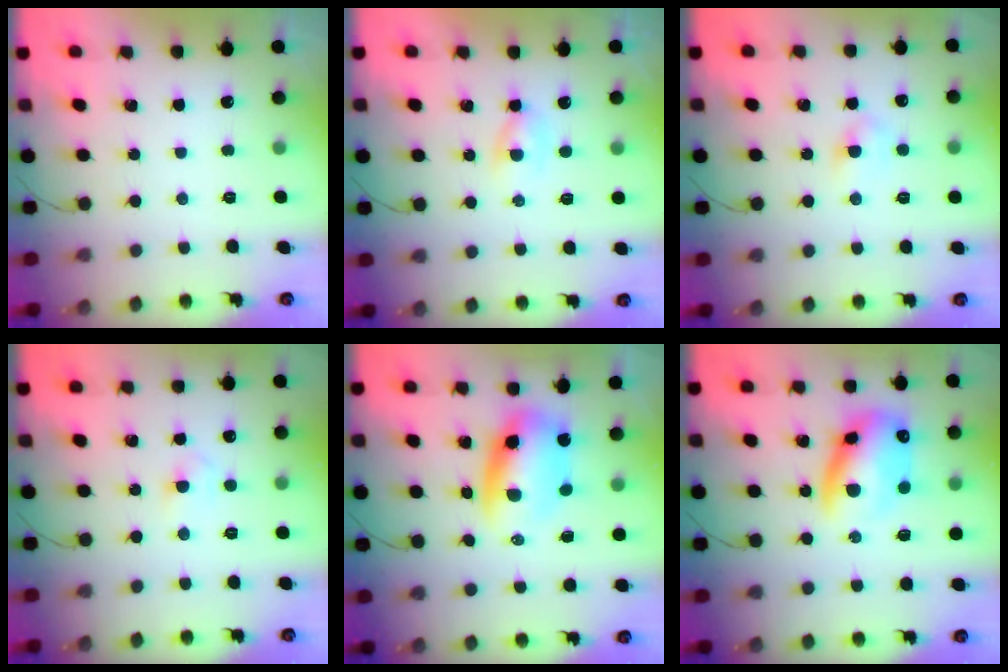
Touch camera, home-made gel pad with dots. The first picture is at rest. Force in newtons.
{"total": 2.3, "press": 2.1, "slide": 0.9}
{"total": 3.8, "press": 3.7, "slide": 1.0}
{"total": 3.3, "press": 3.1, "slide": 1.1}
{"total": 9.0, "press": 8.7, "slide": 2.2}
{"total": 14.0, "press": 13.5, "slide": 3.8}